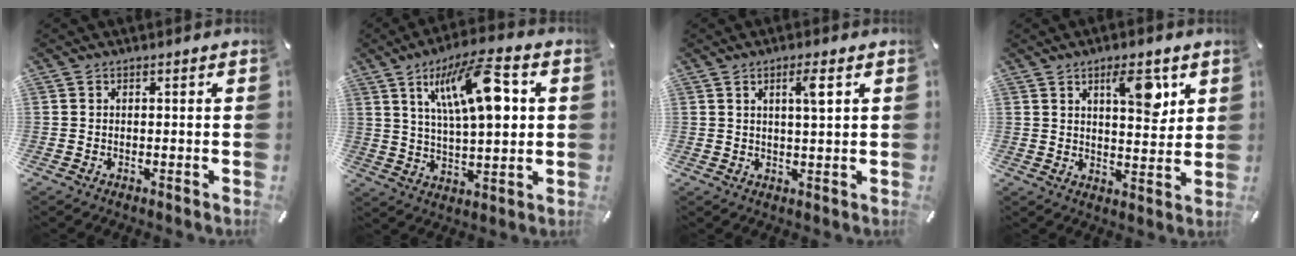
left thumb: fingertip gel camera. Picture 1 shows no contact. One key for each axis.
{"total": 16.8, "fx": 6.0, "fy": 6.0, "fz": 14.5, "tx": -0.259, "ty": -0.005, "tz": 0.092}
{"total": 4.0, "fx": 1.7, "fy": 0.4, "fz": 3.6, "tx": -0.067, "ty": -0.001, "tz": 0.023}
{"total": 9.1, "fx": 4.6, "fy": 3.7, "fz": 6.9, "tx": -0.090, "ty": -0.024, "tz": 0.070}